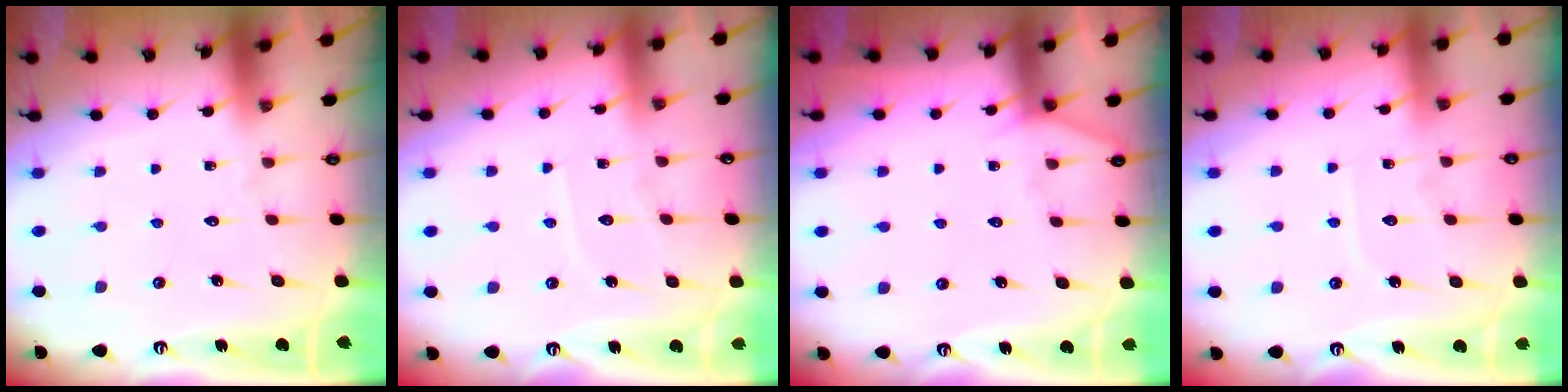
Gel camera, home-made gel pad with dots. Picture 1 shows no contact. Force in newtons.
{"total": 5.1, "press": 5.1, "slide": 0.6}
{"total": 4.6, "press": 4.6, "slide": 0.5}
{"total": 4.6, "press": 4.6, "slide": 0.2}